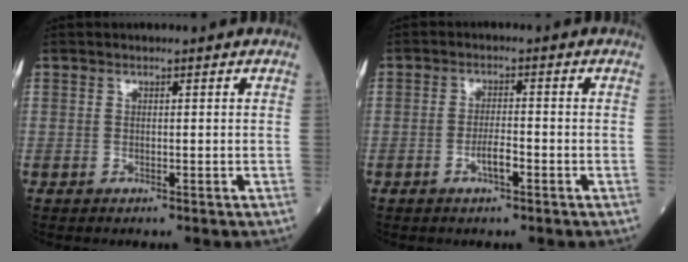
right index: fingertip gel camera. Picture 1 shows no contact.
{"total": 2.8, "force": [-1.3, 0.5, 2.4], "torque": [-0.041, 0.002, -0.026]}